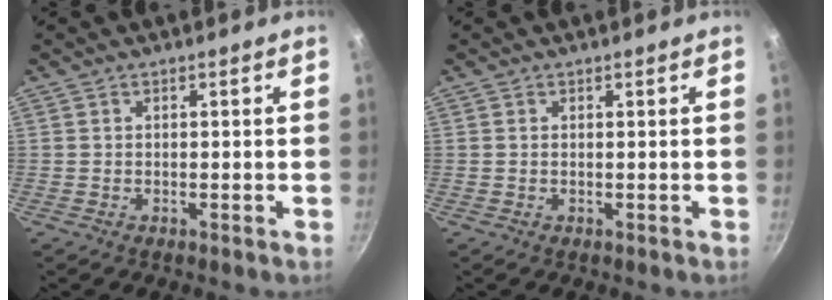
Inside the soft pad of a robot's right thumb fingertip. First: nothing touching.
{"total": 0.0}